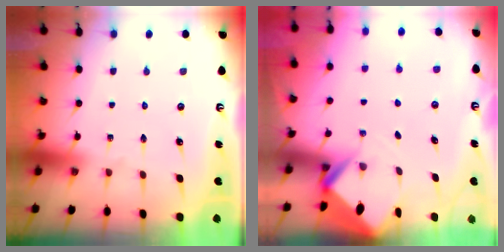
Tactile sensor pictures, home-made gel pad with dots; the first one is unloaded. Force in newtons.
{"total": 2.7, "press": 2.7, "slide": 0.1}